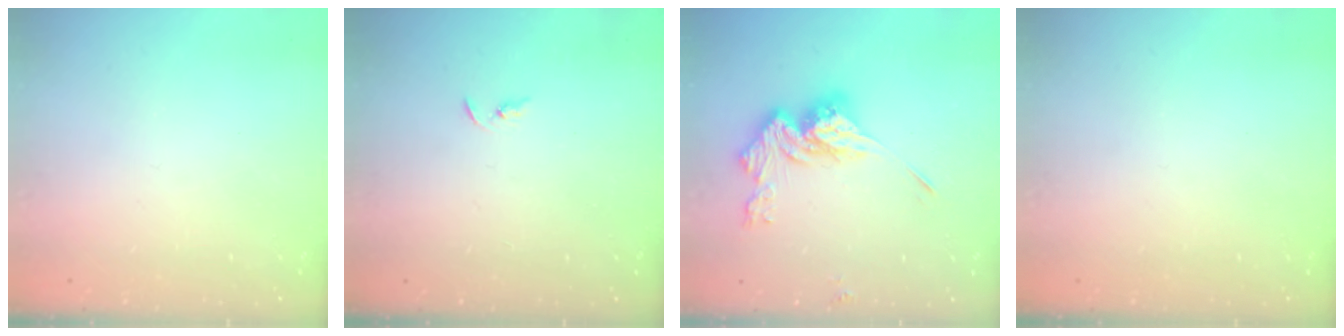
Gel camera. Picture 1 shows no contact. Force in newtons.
{"total": 2.4, "press": 2.3, "slide": 0.2}
{"total": 14.5, "press": 14.5, "slide": 0.8}
{"total": 0.0}